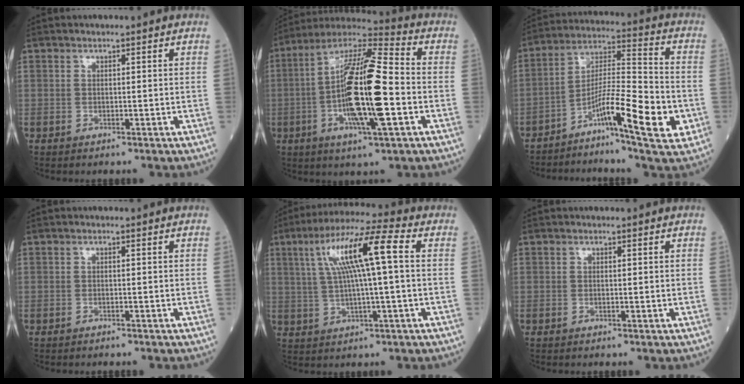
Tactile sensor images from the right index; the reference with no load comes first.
{"total": 19.0, "force": [-2.9, 2.9, 18.6], "torque": [-0.357, 0.001, -0.055]}
{"total": 14.8, "force": [-6.3, 1.7, 13.3], "torque": [-0.236, 0.000, -0.107]}
{"total": 1.4, "force": [-1.0, 0.5, 0.7], "torque": [-0.020, -0.004, -0.009]}
{"total": 12.8, "force": [2.7, 1.1, 12.4], "torque": [-0.237, 0.028, 0.048]}
{"total": 0.0}